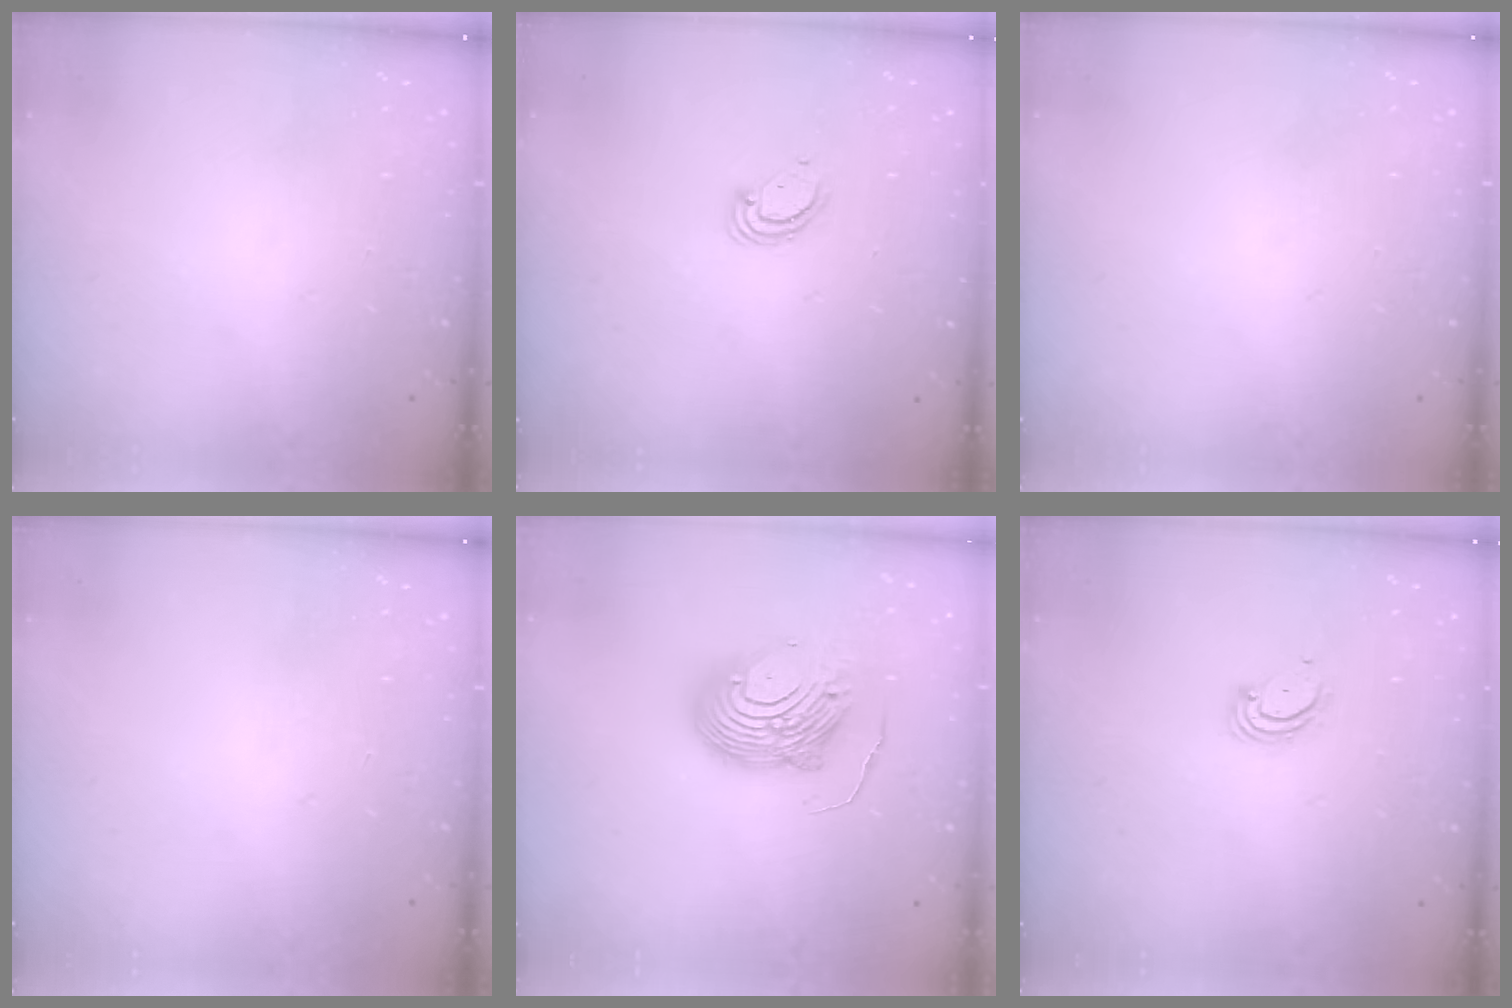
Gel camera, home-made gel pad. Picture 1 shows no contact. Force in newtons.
{"total": 3.8, "press": 3.8, "slide": 0.3}
{"total": 0.0}
{"total": 0.0}
{"total": 12.3, "press": 12.2, "slide": 1.2}
{"total": 2.8, "press": 2.8, "slide": 0.3}